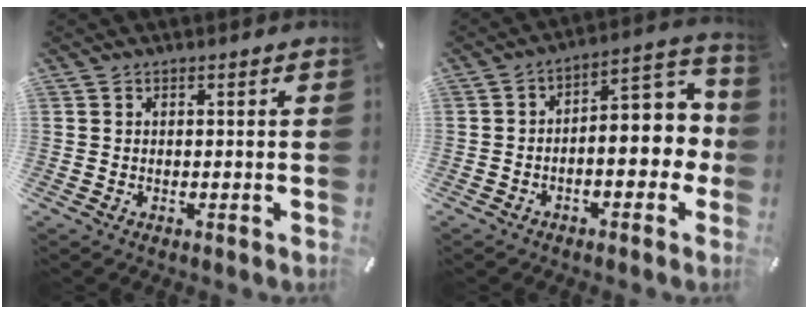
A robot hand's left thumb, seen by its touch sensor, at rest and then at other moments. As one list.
[{"total": 9.4, "force": [-1.8, 5.0, 7.7], "torque": [-0.088, -0.010, -0.034]}]